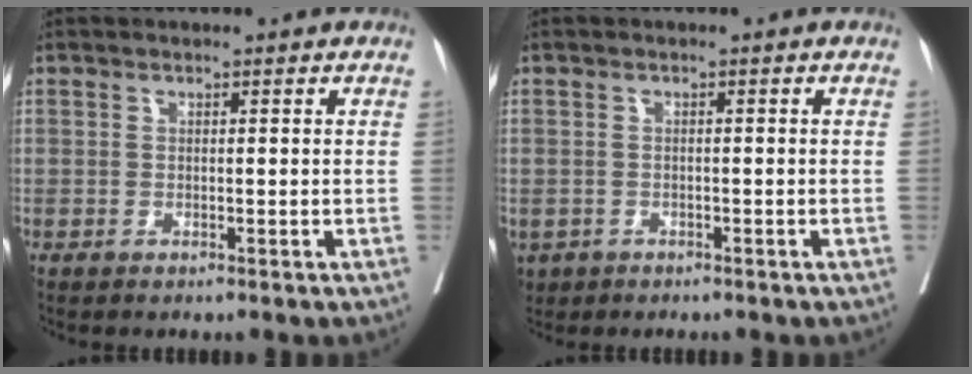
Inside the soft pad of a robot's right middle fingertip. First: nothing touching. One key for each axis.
{"total": 3.9, "fx": -2.3, "fy": 2.9, "fz": 1.1, "tx": -0.027, "ty": -0.003, "tz": -0.035}